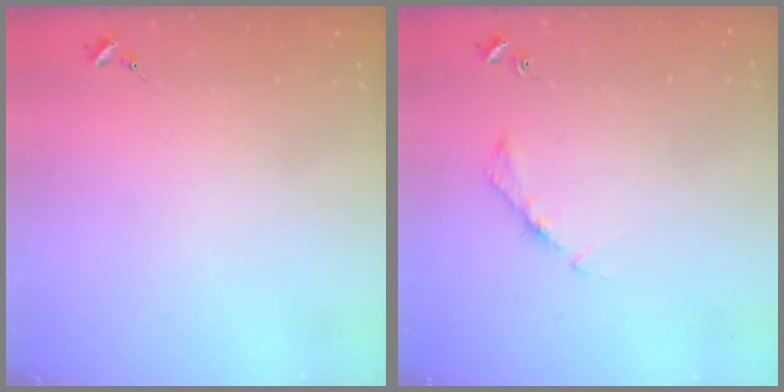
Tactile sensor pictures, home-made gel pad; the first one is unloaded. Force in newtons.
{"total": 4.2, "press": 4.1, "slide": 0.6}